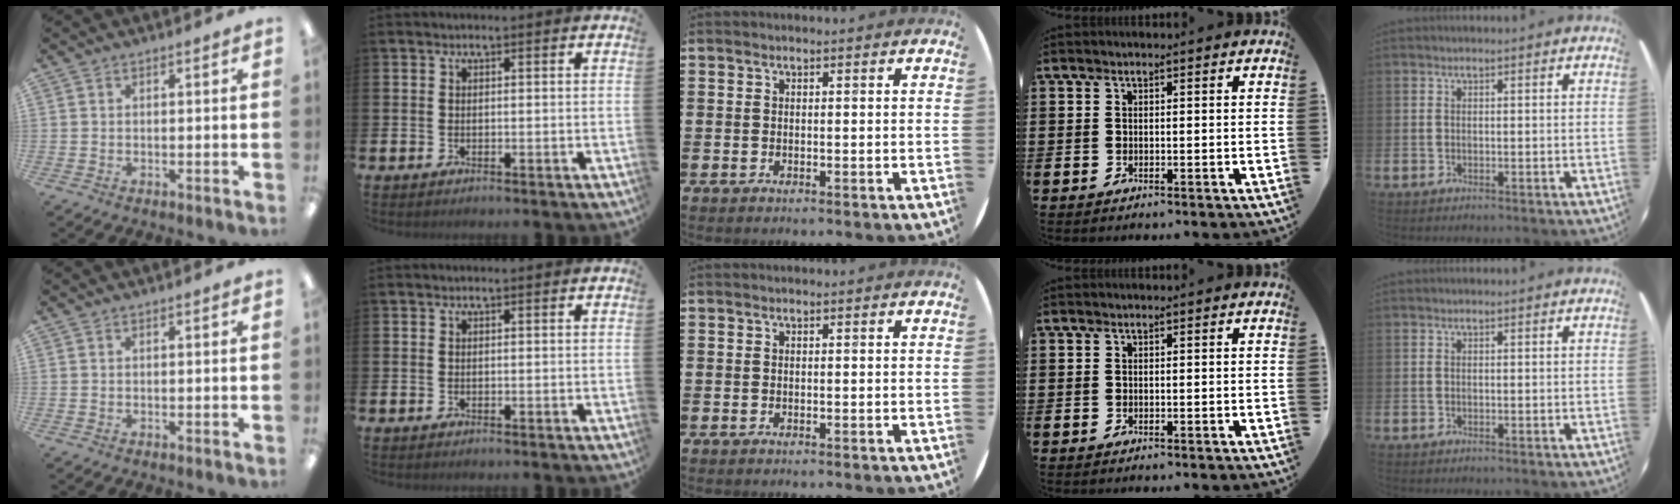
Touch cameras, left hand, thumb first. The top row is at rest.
{}